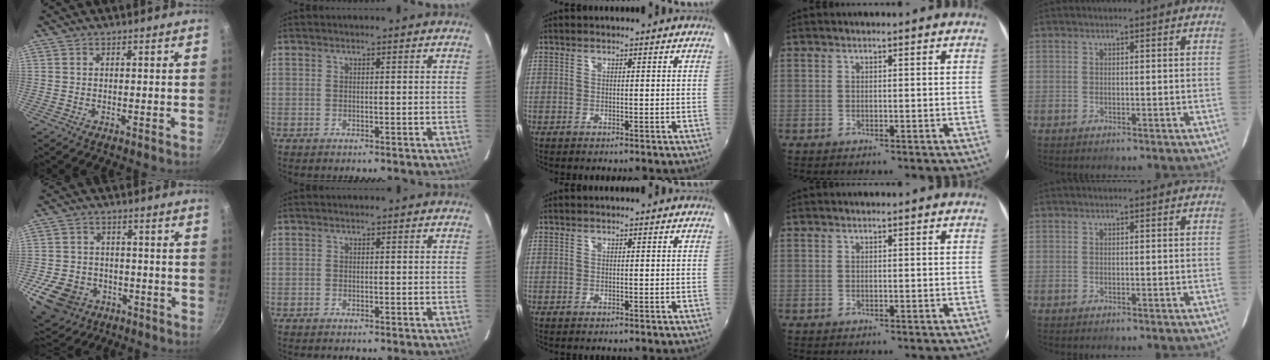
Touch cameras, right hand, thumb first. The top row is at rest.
{"thumb": {"total": 13.6, "force": [-5.4, 10.6, 6.5], "torque": [-0.106, 0.034, -0.080]}}